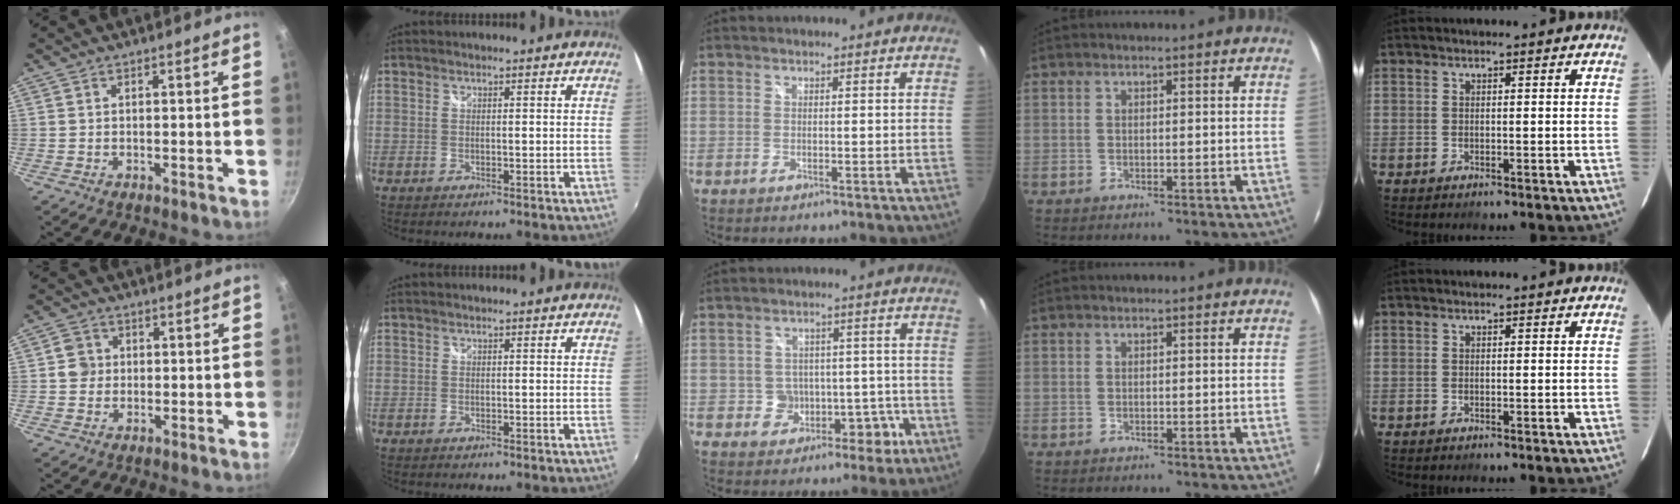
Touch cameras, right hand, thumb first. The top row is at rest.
{"thumb": {"total": 3.7, "force": [0.3, 3.5, 1.2], "torque": [0.001, 0.007, 0.000]}, "middle": {"total": 7.4, "force": [-2.8, 6.6, 1.8], "torque": [-0.036, 0.029, -0.019]}}